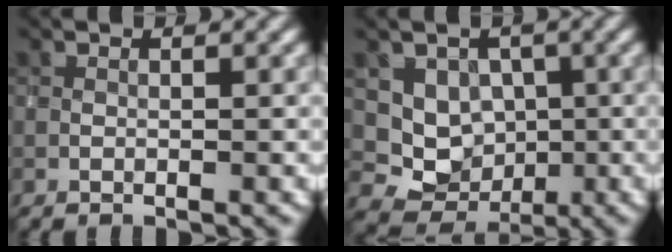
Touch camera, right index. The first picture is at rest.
{"total": 5.2, "force": [0.8, 4.7, 2.0], "torque": [-0.015, -0.008, 0.004]}